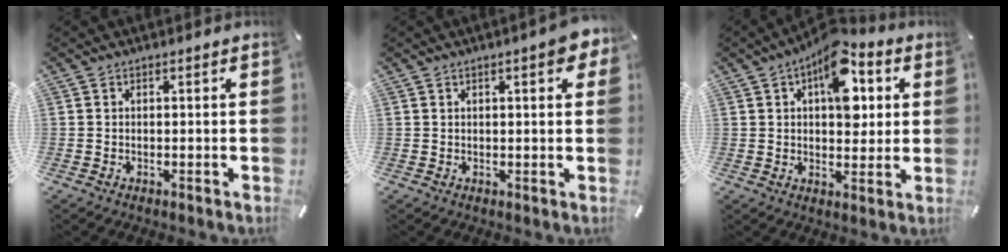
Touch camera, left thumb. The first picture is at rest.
{"total": 4.3, "force": [1.3, 1.7, 3.8], "torque": [-0.058, 0.003, 0.018]}
{"total": 13.6, "force": [5.1, 7.7, 10.0], "torque": [-0.122, -0.019, 0.083]}